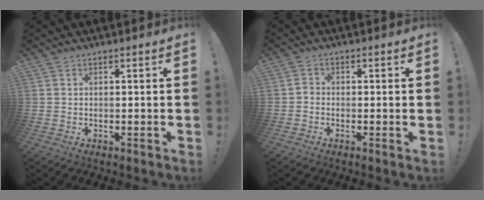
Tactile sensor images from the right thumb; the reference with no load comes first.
{"total": 1.1, "force": [-0.5, 0.7, 0.7], "torque": [-0.013, 0.005, -0.009]}